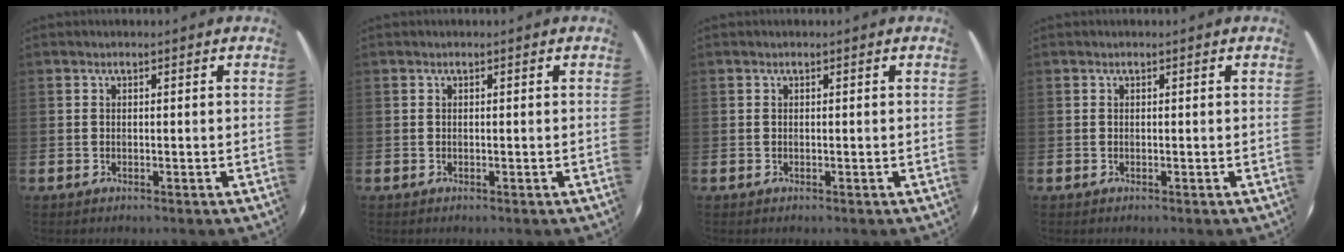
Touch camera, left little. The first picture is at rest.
{"total": 0.0}
{"total": 0.0}
{"total": 0.0}